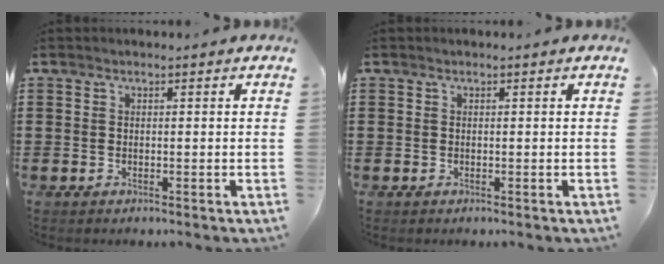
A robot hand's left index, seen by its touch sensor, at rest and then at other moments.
{"total": 0.0}